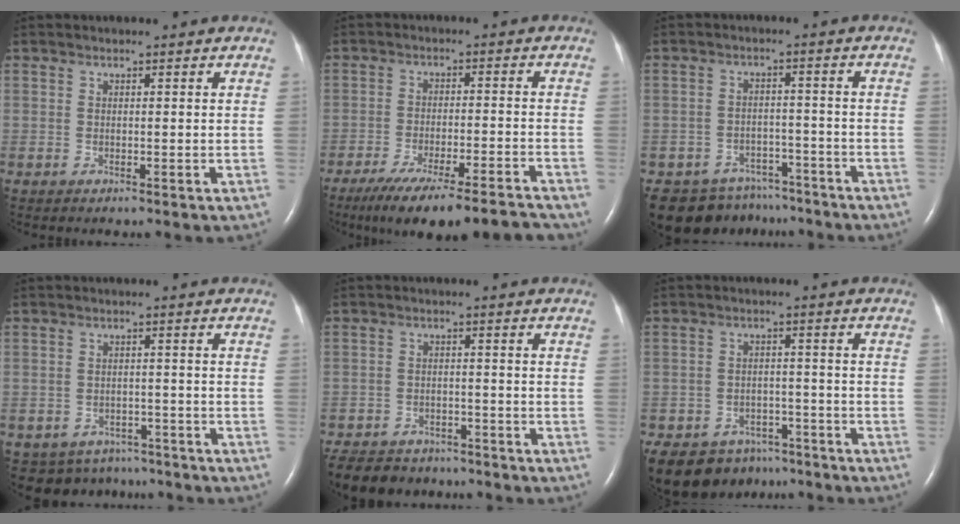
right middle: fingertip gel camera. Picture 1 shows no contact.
{"total": 16.2, "force": [-13.9, 1.4, 8.1], "torque": [-0.108, -0.017, -0.208]}
{"total": 11.4, "force": [-9.5, 5.8, 1.9], "torque": [-0.037, 0.010, -0.128]}
{"total": 7.5, "force": [-5.9, 4.6, 0.7], "torque": [-0.014, 0.011, -0.073]}
{"total": 11.7, "force": [-9.7, 5.7, 3.4], "torque": [-0.081, -0.004, -0.134]}
{"total": 11.4, "force": [-8.6, 6.9, 2.8], "torque": [-0.057, 0.009, -0.117]}